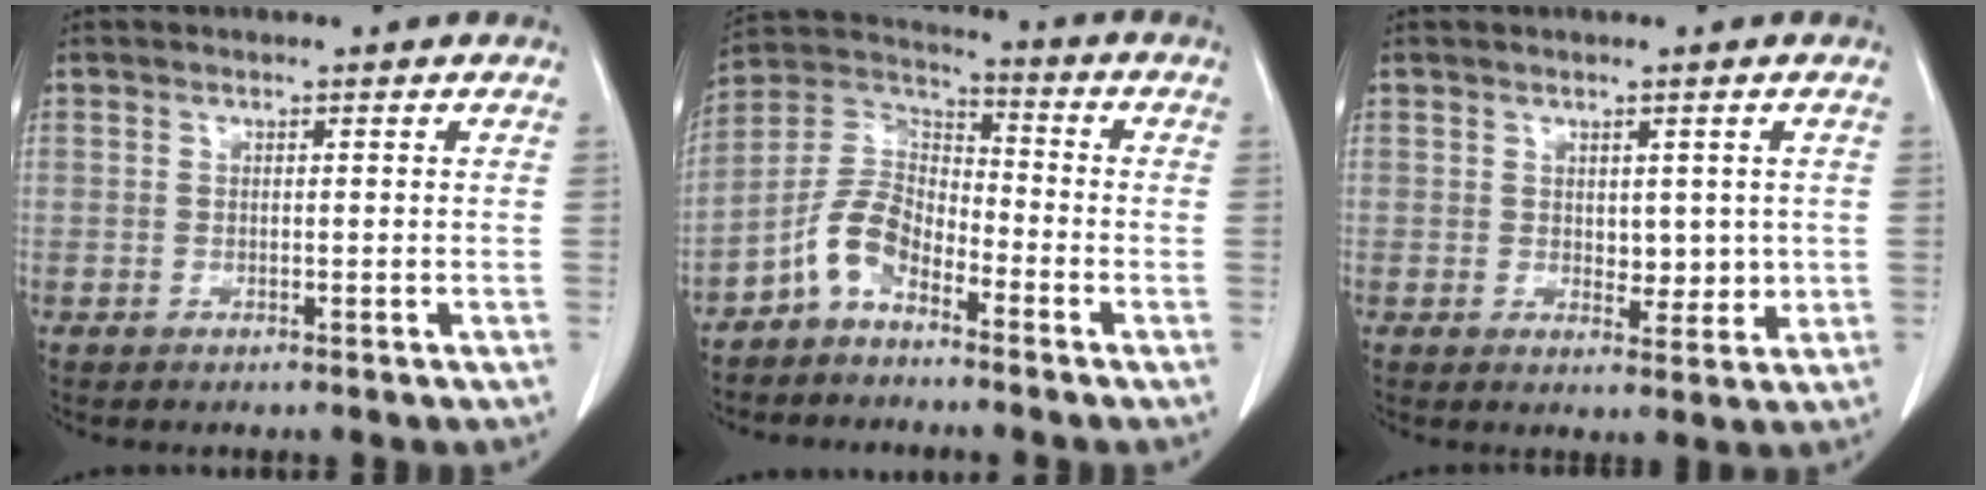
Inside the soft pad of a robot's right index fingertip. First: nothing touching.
{"total": 7.6, "force": [-4.8, 3.8, 4.5], "torque": [-0.101, 0.025, -0.101]}
{"total": 3.6, "force": [0.4, 2.2, 2.8], "torque": [-0.033, -0.008, 0.012]}